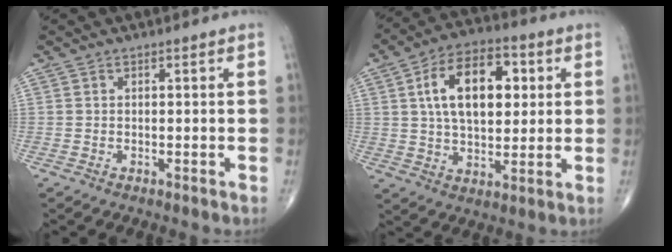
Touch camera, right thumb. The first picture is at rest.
{"total": 15.8, "force": [3.7, 9.0, 12.4], "torque": [-0.177, 0.005, 0.058]}